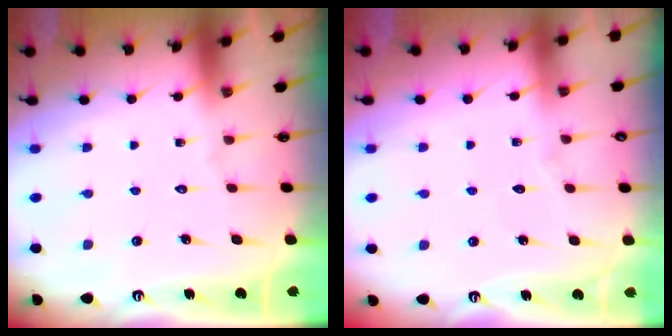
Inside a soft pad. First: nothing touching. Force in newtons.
{"total": 3.5, "press": 3.5, "slide": 0.5}